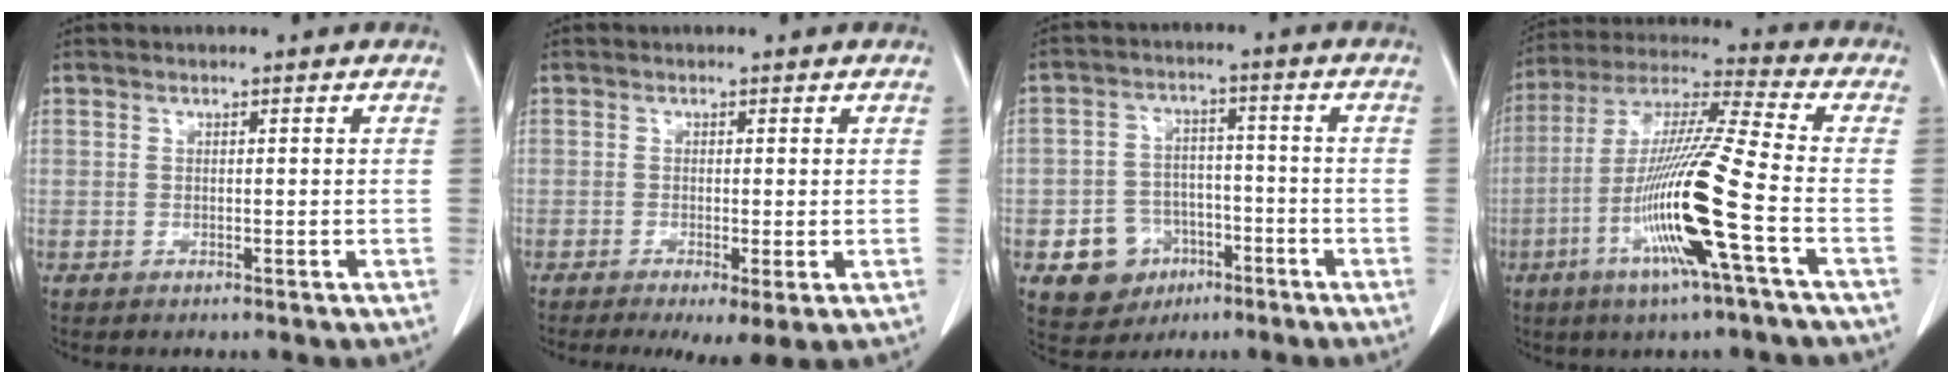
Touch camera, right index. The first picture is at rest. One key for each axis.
{"total": 4.7, "fx": -2.2, "fy": 1.0, "fz": 4.1, "tx": -0.055, "ty": -0.016, "tz": -0.031}
{"total": 8.1, "fx": -3.6, "fy": 6.8, "fz": 2.5, "tx": -0.045, "ty": 0.015, "tz": -0.049}
{"total": 16.6, "fx": -5.3, "fy": -1.0, "fz": 15.8, "tx": -0.313, "ty": -0.014, "tz": -0.108}